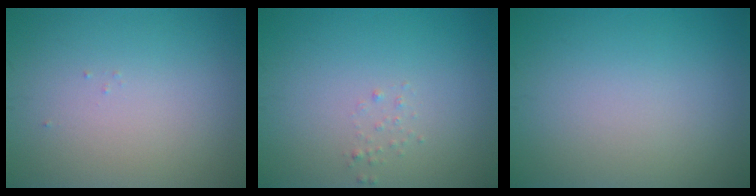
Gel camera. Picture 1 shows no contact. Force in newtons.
{"total": 0.6, "press": 0.6, "slide": 0.1}
{"total": 0.0}